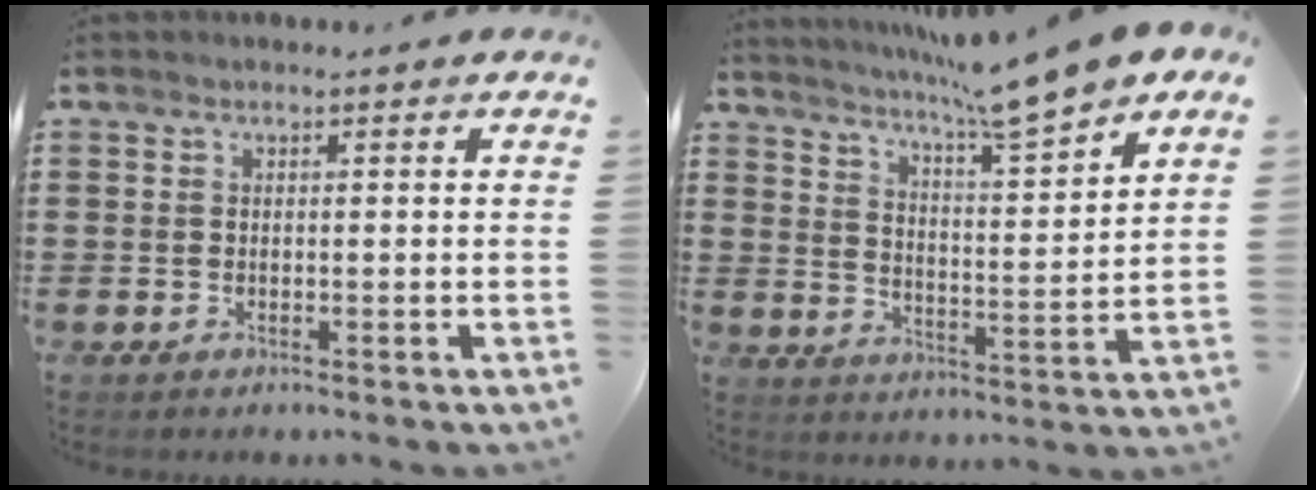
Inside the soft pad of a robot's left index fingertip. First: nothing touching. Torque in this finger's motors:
{"motor_torque": [1.09, -1.05, 0.57, 0.21]}